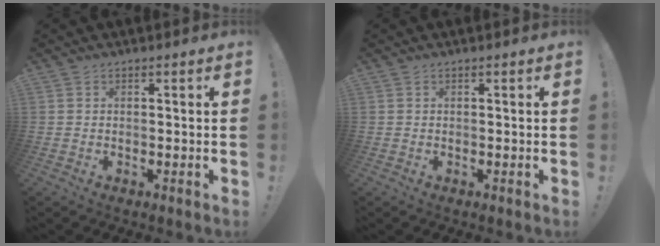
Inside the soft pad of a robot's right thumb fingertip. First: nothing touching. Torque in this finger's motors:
{"motor_torque": [0.00, 0.00, -0.01, 0.00, 0.01]}